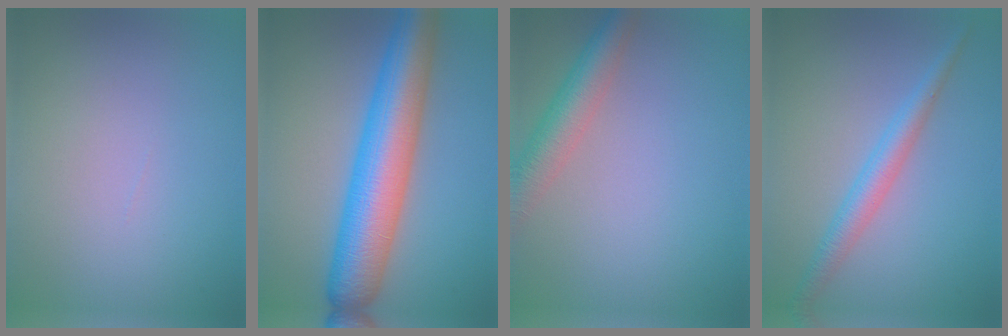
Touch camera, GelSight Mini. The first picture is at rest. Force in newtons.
{"total": 9.6, "press": 9.6, "slide": 0.2}
{"total": 4.5, "press": 4.4, "slide": 0.3}
{"total": 2.9, "press": 2.9, "slide": 0.1}